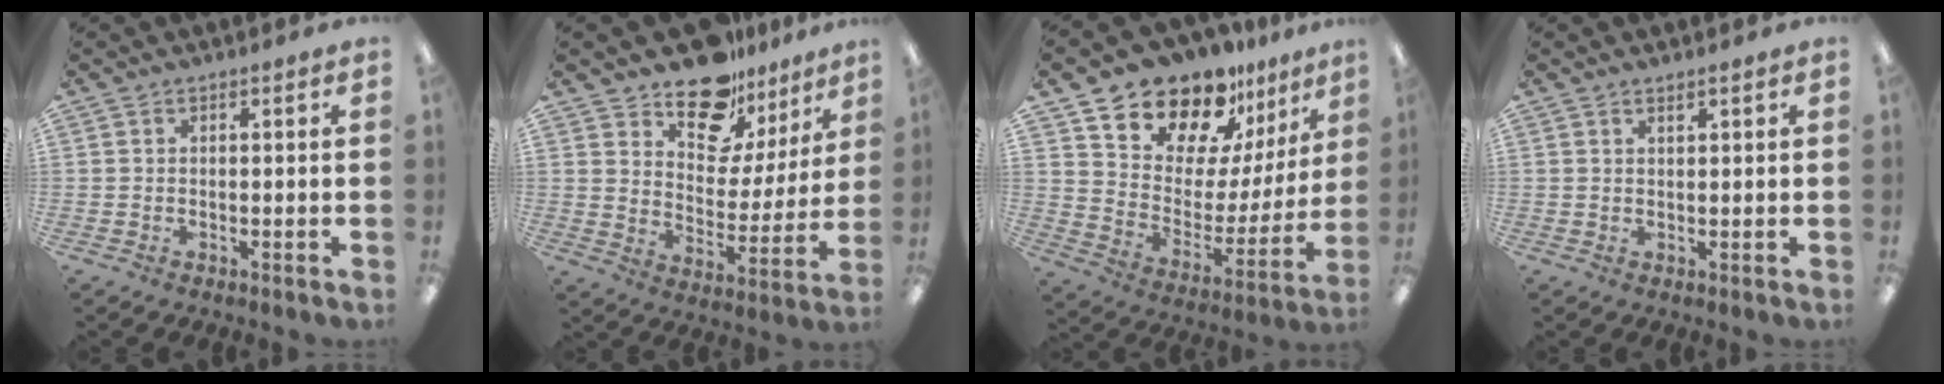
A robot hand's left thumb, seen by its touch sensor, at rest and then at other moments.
{"total": 16.1, "force": [13.0, 7.9, 5.3], "torque": [-0.082, -0.101, 0.234]}
{"total": 16.2, "force": [14.6, 6.4, 2.8], "torque": [-0.077, -0.133, 0.266]}
{"total": 1.0, "force": [1.0, 0.2, 0.3], "torque": [-0.008, -0.001, 0.018]}